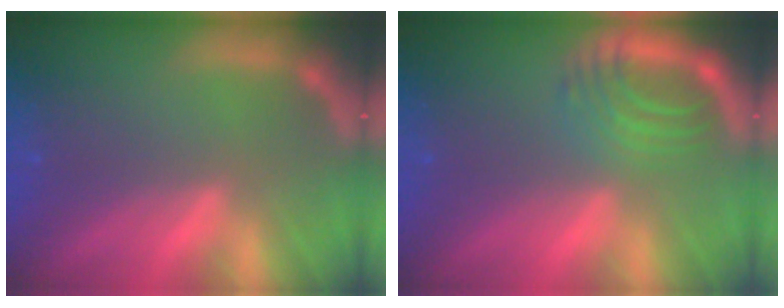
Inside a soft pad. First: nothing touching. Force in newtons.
{"total": 5.0}